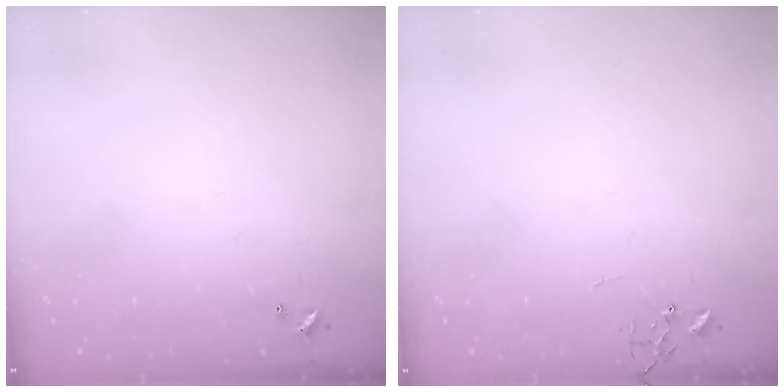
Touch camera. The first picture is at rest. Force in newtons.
{"total": 0.0}